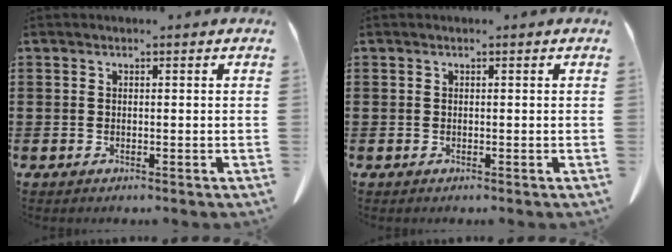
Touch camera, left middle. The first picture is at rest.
{"total": 0.0}